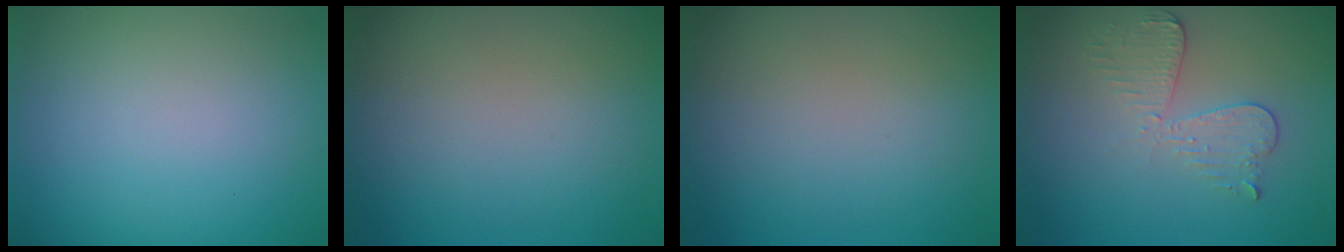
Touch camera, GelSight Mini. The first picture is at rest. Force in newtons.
{"total": 0.0}
{"total": 0.0}
{"total": 3.1, "press": 2.8, "slide": 1.4}